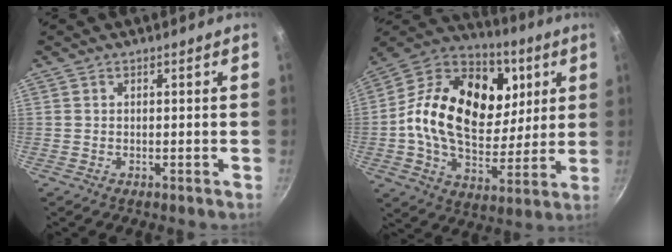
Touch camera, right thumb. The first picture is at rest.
{"total": 26.9, "force": [5.7, 18.1, 19.1], "torque": [-0.310, -0.008, 0.081]}